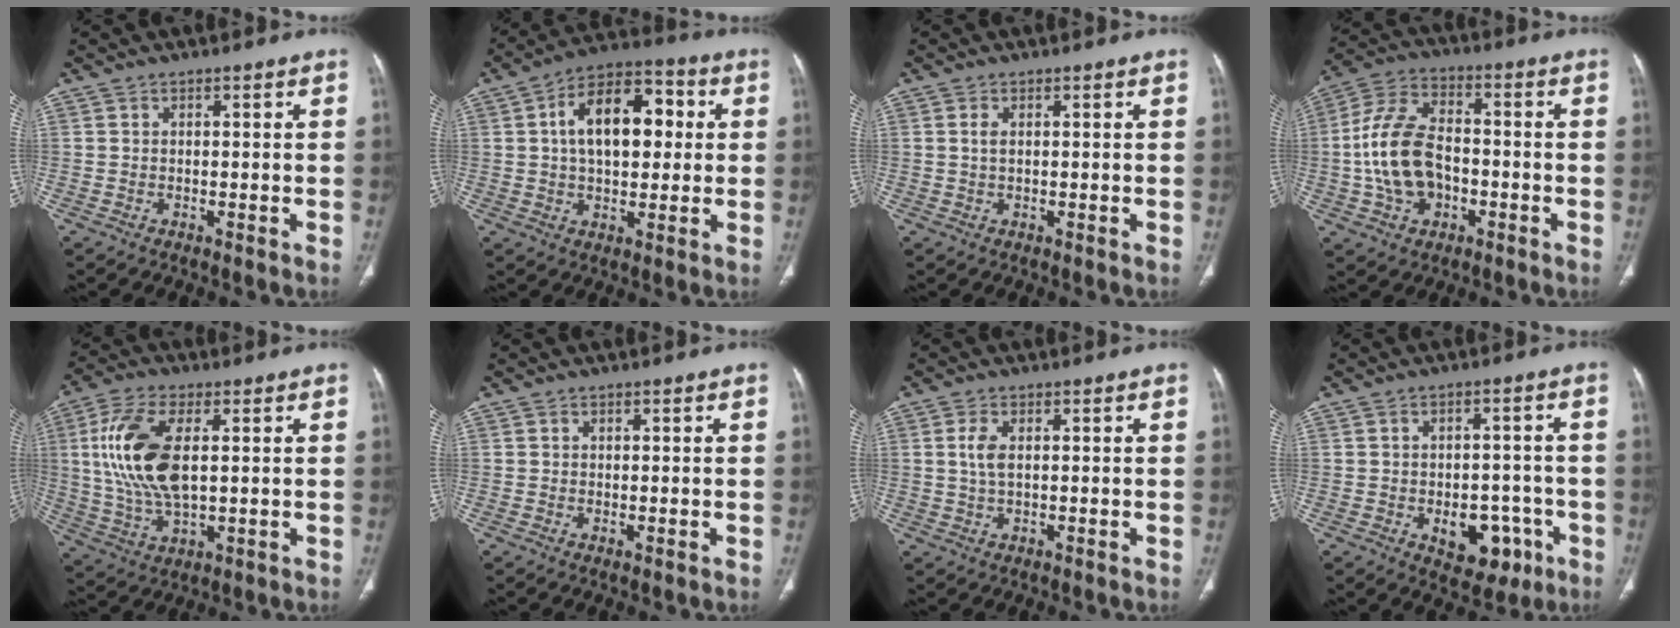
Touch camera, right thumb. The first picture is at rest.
{"total": 15.5, "force": [2.6, 9.0, 12.4], "torque": [-0.173, 0.024, 0.036]}
{"total": 1.5, "force": [0.4, 0.7, 1.3], "torque": [-0.031, 0.002, 0.011]}
{"total": 14.4, "force": [-2.1, 9.4, 10.7], "torque": [-0.202, 0.032, -0.039]}
{"total": 15.9, "force": [2.5, 7.7, 13.7], "torque": [-0.289, -0.004, 0.053]}
{"total": 0.8, "force": [0.0, 0.3, 0.7], "torque": [-0.014, -0.005, 0.002]}
{"total": 3.6, "force": [0.7, 1.7, 3.0], "torque": [-0.072, 0.000, 0.016]}
{"total": 10.0, "force": [-3.7, 6.6, 6.6], "torque": [-0.053, 0.029, -0.035]}